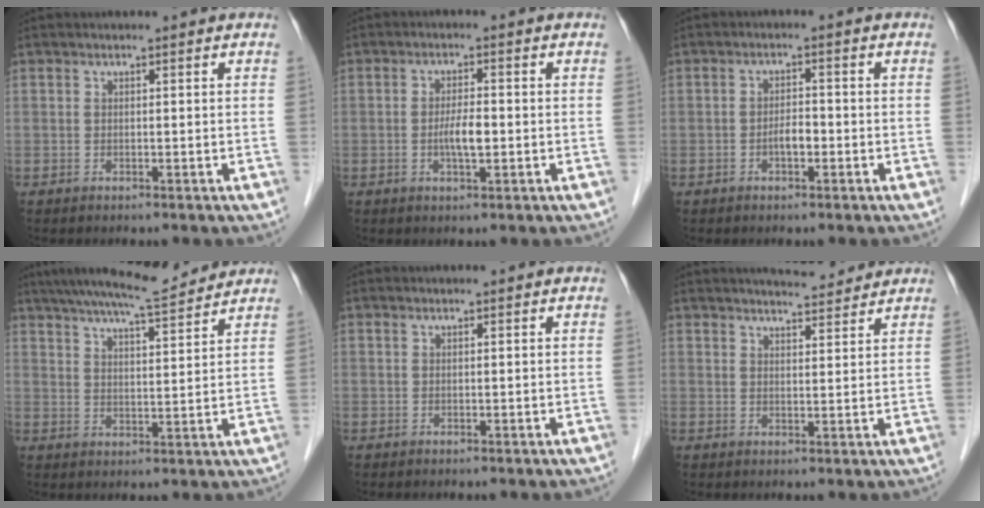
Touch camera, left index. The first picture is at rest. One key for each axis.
{"total": 3.4, "fx": -0.7, "fy": 0.8, "fz": 3.3, "tx": -0.063, "ty": -0.002, "tz": -0.013}
{"total": 2.3, "fx": -1.0, "fy": 0.9, "fz": 1.9, "tx": -0.029, "ty": 0.004, "tz": -0.018}
{"total": 10.9, "fx": 10.0, "fy": 0.5, "fz": 4.2, "tx": -0.074, "ty": 0.012, "tz": 0.151}
{"total": 0.0}
{"total": 5.5, "fx": 5.3, "fy": 0.9, "fz": 1.5, "tx": -0.027, "ty": 0.007, "tz": 0.072}